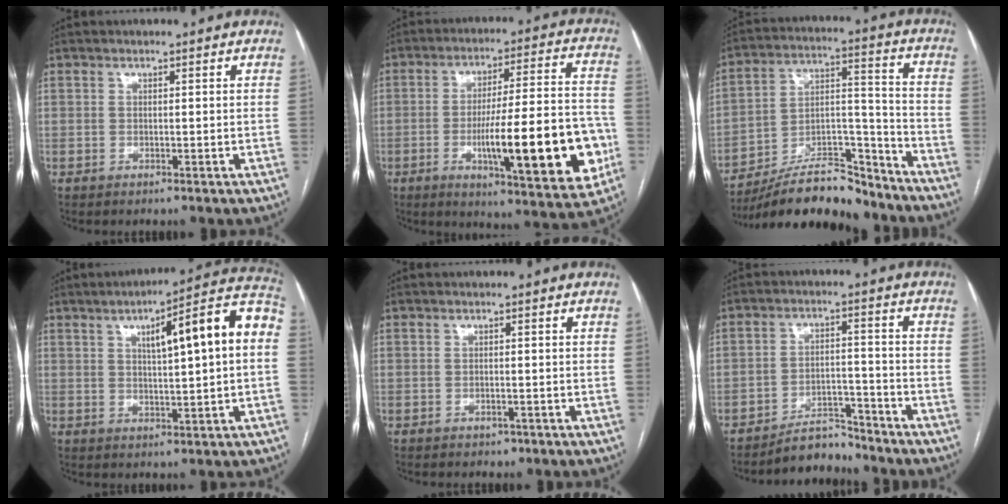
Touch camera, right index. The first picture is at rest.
{"total": 20.7, "force": [-5.4, 3.3, 19.7], "torque": [-0.264, 0.005, -0.066]}
{"total": 18.1, "force": [-16.2, 4.5, 6.8], "torque": [-0.122, 0.036, -0.272]}
{"total": 14.7, "force": [3.0, 1.4, 14.4], "torque": [-0.201, 0.033, 0.038]}
{"total": 1.1, "force": [-0.7, 0.7, 0.5], "torque": [-0.012, 0.000, -0.004]}
{"total": 5.7, "force": [-5.5, 1.4, 0.4], "torque": [-0.003, 0.013, -0.090]}